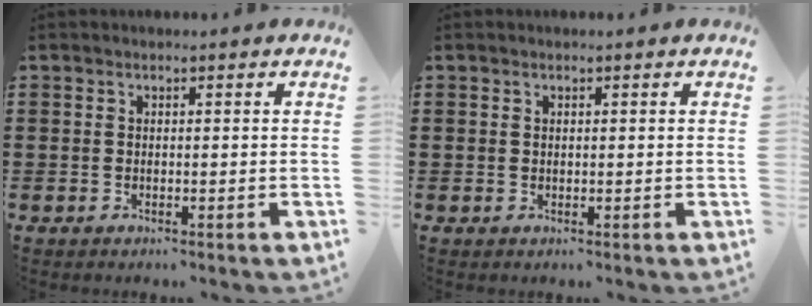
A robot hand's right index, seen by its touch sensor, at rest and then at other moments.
{"total": 0.0}